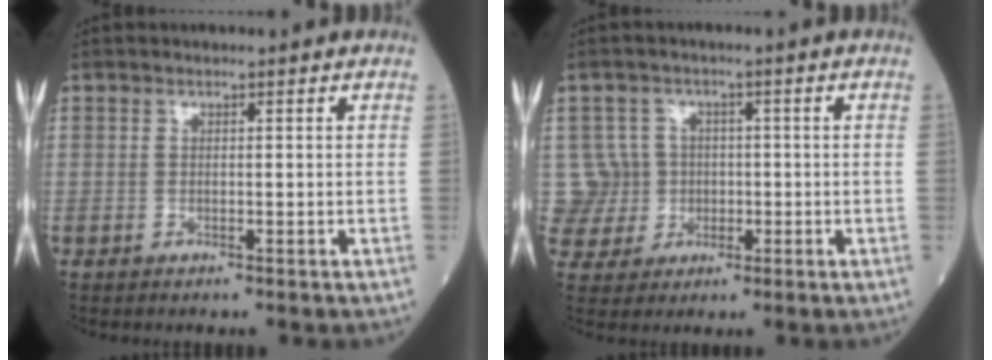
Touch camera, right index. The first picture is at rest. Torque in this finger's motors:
{"motor_torque": [-0.04, -0.08, -0.13, -0.05]}